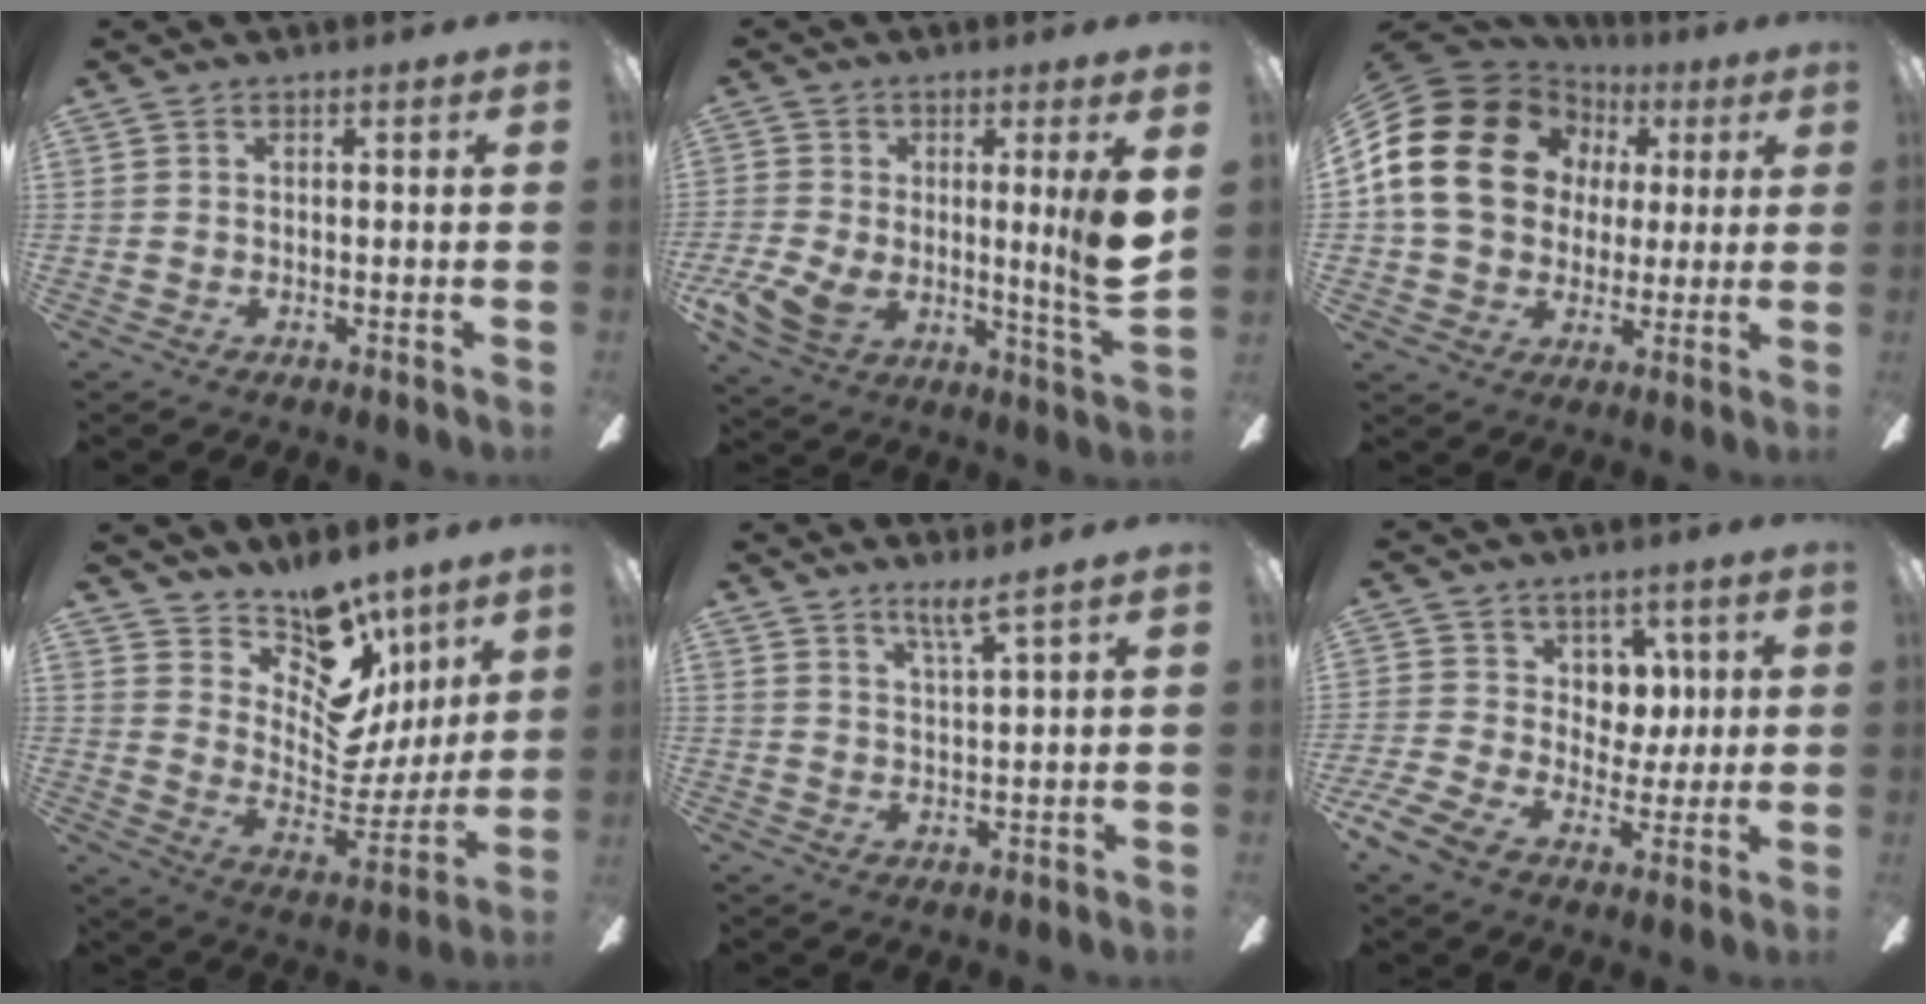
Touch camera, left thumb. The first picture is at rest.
{"total": 15.0, "force": [0.4, 5.2, 14.1], "torque": [-0.239, -0.028, 0.008]}
{"total": 19.6, "force": [4.1, 16.4, 10.0], "torque": [-0.186, 0.008, 0.081]}
{"total": 15.1, "force": [11.6, 7.9, 5.6], "torque": [-0.081, -0.114, 0.209]}
{"total": 4.6, "force": [3.7, -0.3, 2.7], "torque": [-0.054, -0.021, 0.062]}
{"total": 10.2, "force": [-0.7, 8.8, 5.1], "torque": [-0.092, 0.013, -0.003]}